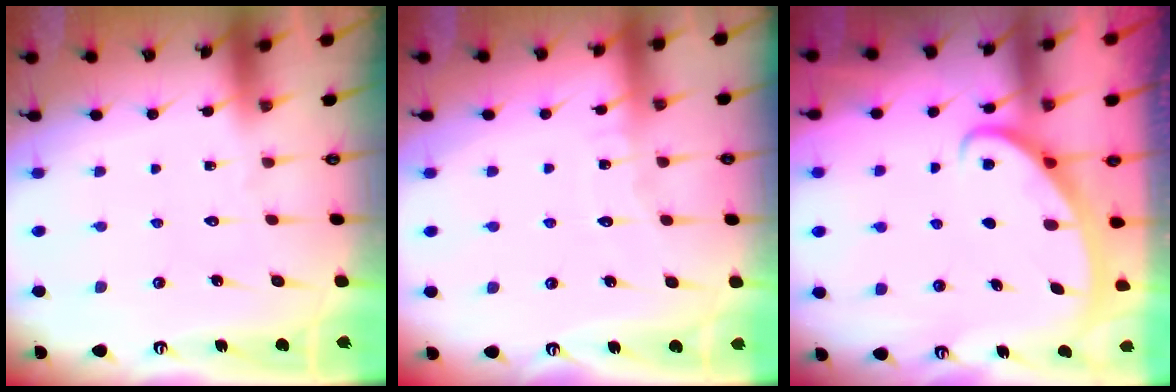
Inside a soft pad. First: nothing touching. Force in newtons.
{"total": 4.2, "press": 4.2, "slide": 0.3}
{"total": 3.0, "press": 3.0, "slide": 0.3}